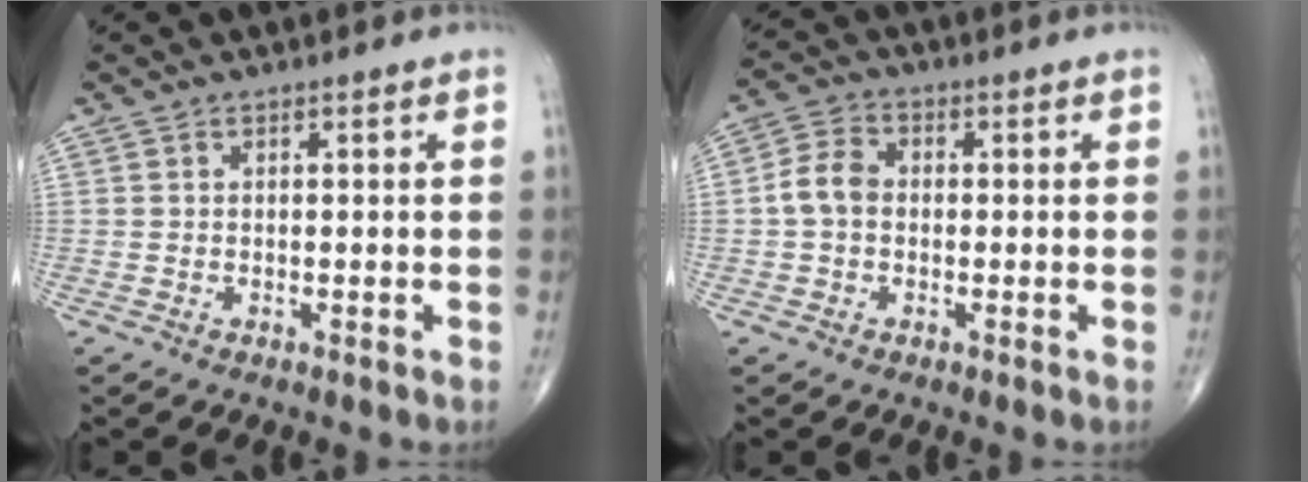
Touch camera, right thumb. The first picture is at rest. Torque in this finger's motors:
{"motor_torque": [-0.08, 0.11, 0.23, -0.02, 0.02]}